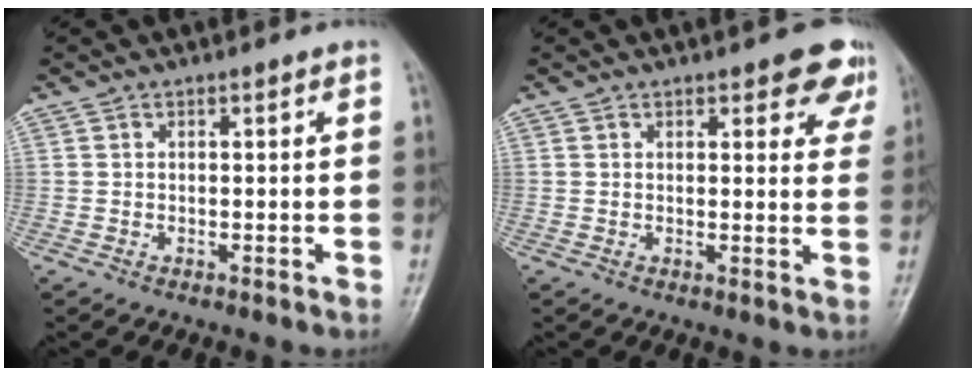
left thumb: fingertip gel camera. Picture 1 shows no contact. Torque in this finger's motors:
{"motor_torque": [0.80, 0.49, 0.44, -0.53, 0.03]}